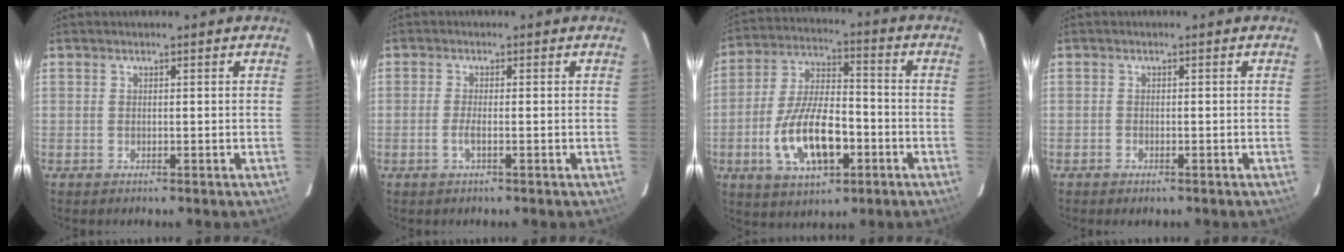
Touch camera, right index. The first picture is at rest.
{"total": 2.0, "force": [-0.9, 0.1, 1.8], "torque": [-0.037, -0.002, -0.018]}
{"total": 15.4, "force": [-5.2, 7.0, 12.7], "torque": [-0.257, 0.003, -0.084]}
{"total": 1.1, "force": [-0.9, 0.6, 0.4], "torque": [-0.011, -0.002, -0.017]}